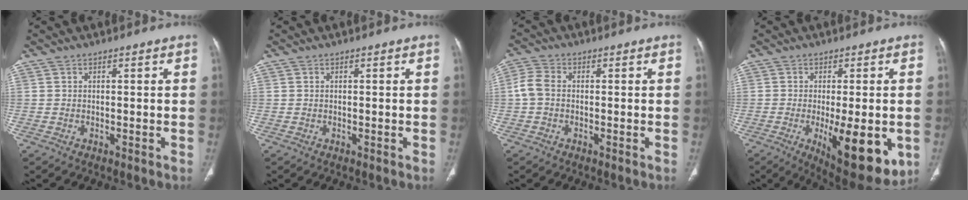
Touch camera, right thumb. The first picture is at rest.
{"total": 0.0}
{"total": 3.9, "force": [-0.4, 2.8, 2.8], "torque": [-0.067, 0.010, -0.017]}
{"total": 15.8, "force": [-4.2, 5.8, 14.0], "torque": [-0.167, -0.021, -0.042]}